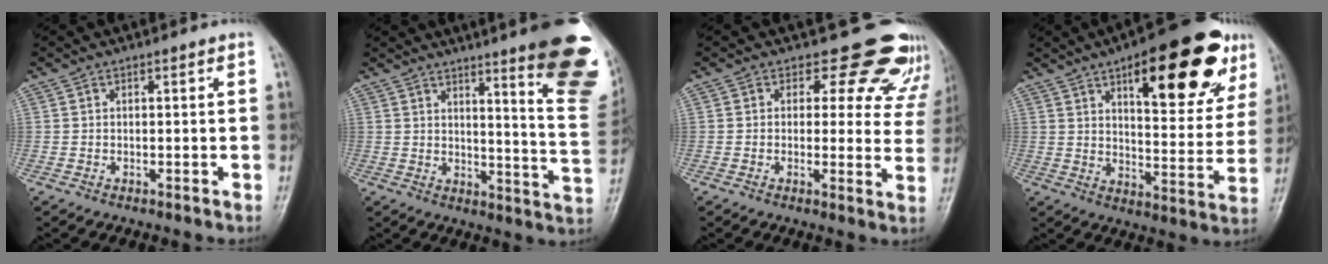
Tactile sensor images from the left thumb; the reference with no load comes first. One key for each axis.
{"total": 24.2, "fx": 13.2, "fy": 3.5, "fz": 20.0, "tx": -0.204, "ty": -0.072, "tz": 0.174}
{"total": 12.7, "fx": 10.7, "fy": 6.3, "fz": 2.7, "tx": 0.028, "ty": -0.066, "tz": 0.094}
{"total": 23.4, "fx": 11.9, "fy": 8.8, "fz": 18.2, "tx": -0.209, "ty": -0.031, "tz": 0.168}